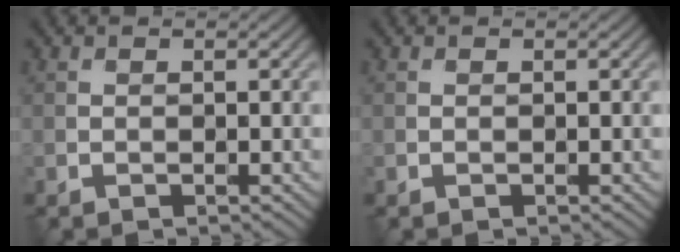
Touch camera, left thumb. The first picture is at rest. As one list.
[{"total": 0.0}]